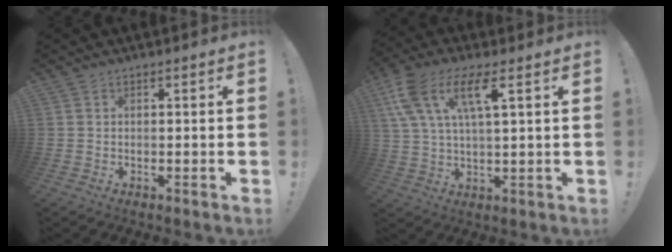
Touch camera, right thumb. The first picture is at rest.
{"total": 12.5, "force": [5.9, 4.3, 10.2], "torque": [-0.186, -0.006, 0.105]}